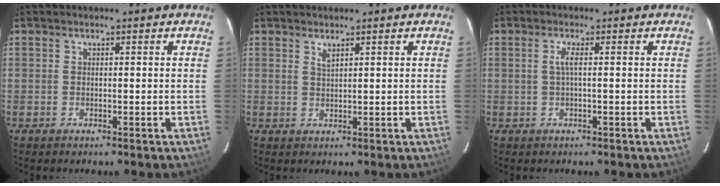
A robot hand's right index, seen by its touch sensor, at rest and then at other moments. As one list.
[{"total": 1.3, "force": [1.0, 0.3, 0.8], "torque": [-0.015, 0.000, 0.018]}, {"total": 1.7, "force": [0.0, -0.2, 1.7], "torque": [-0.033, 0.001, -0.002]}]